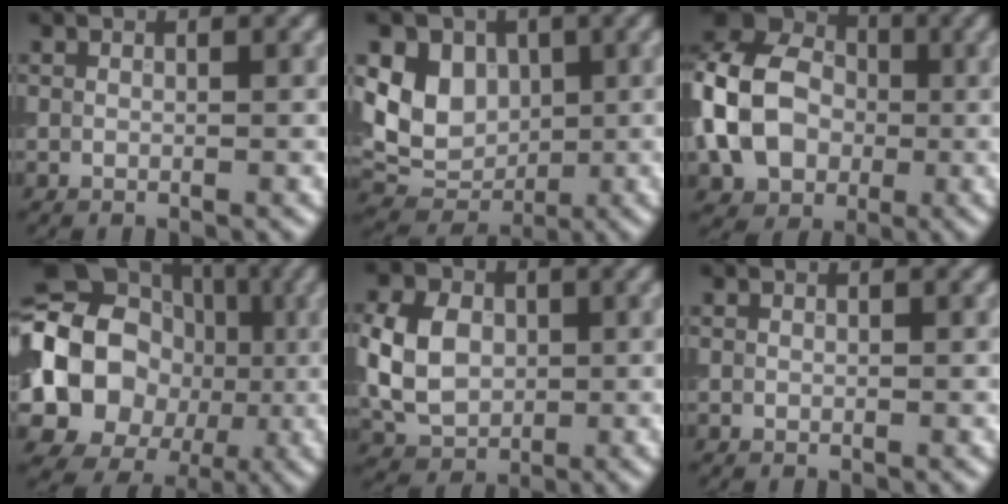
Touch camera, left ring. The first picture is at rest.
{"total": 6.4, "force": [1.3, 5.2, 3.5], "torque": [-0.065, -0.008, 0.019]}
{"total": 10.5, "force": [-1.1, 8.2, 6.5], "torque": [-0.144, 0.001, -0.032]}
{"total": 13.3, "force": [-0.8, 11.3, 6.9], "torque": [-0.121, -0.018, -0.023]}
{"total": 6.8, "force": [0.2, 5.3, 4.3], "torque": [-0.103, 0.003, -0.002]}
{"total": 0.0}